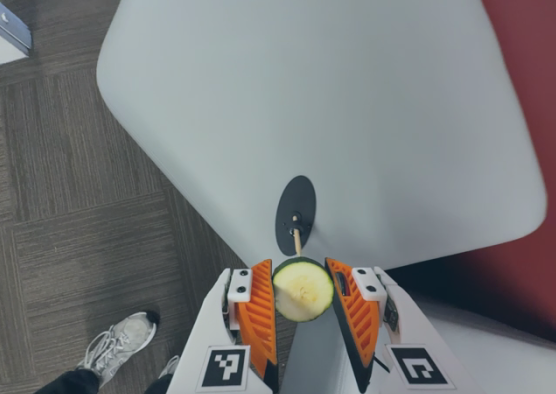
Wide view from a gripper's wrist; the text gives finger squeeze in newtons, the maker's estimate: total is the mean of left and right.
{"total": 11.4, "left": 11.9, "right": 11.0}